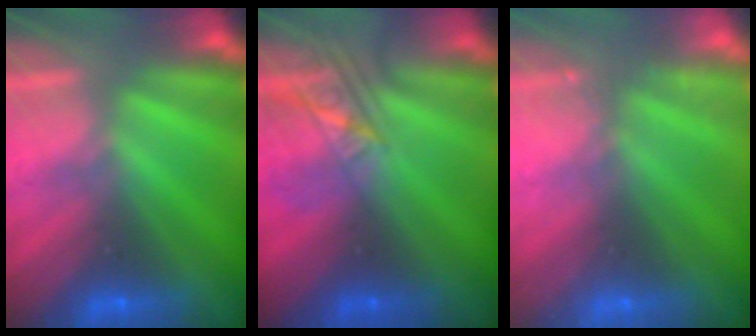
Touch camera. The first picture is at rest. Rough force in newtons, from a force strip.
{"total": 2.3}
{"total": 2.6}